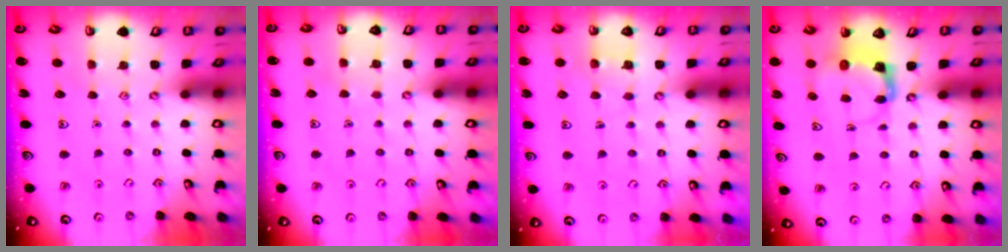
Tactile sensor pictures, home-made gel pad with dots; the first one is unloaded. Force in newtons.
{"total": 3.3, "press": 3.2, "slide": 0.3}
{"total": 3.4, "press": 3.4, "slide": 0.3}
{"total": 3.9, "press": 3.9, "slide": 0.7}